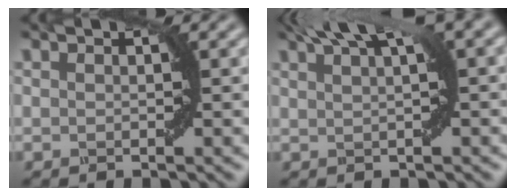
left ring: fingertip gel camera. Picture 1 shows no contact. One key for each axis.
{"total": 5.7, "fx": 3.2, "fy": 1.3, "fz": 4.5, "tx": -0.061, "ty": 0.029, "tz": 0.043}